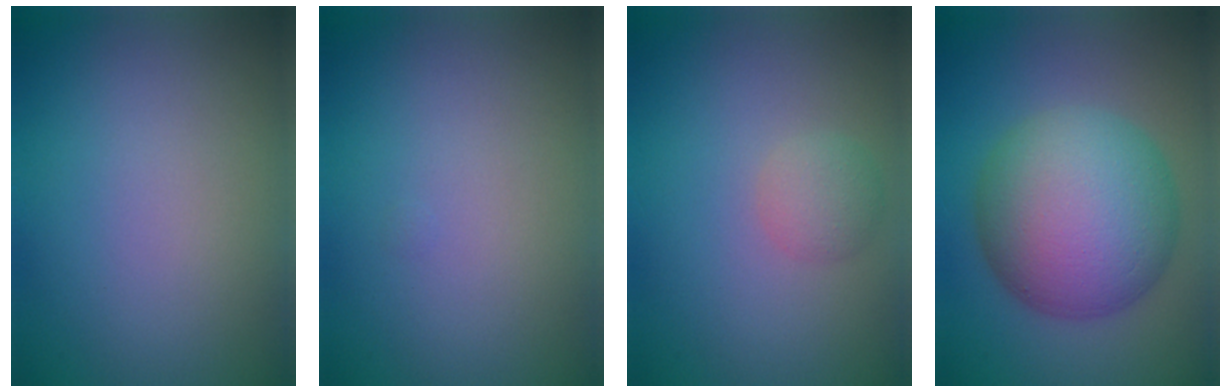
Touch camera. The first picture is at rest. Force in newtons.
{"total": 0.0}
{"total": 1.8, "press": 1.8, "slide": 0.1}
{"total": 11.1, "press": 11.1, "slide": 0.3}